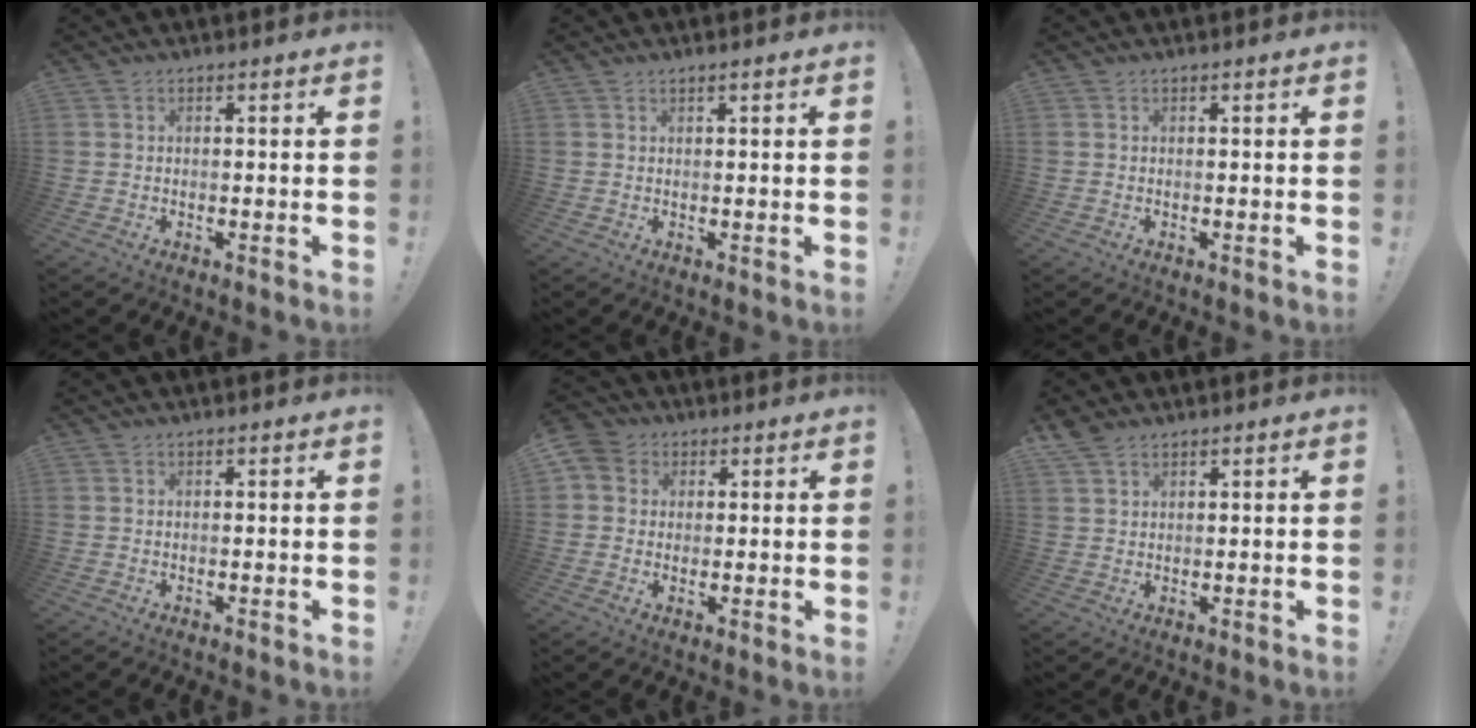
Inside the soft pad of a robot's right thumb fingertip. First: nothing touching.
{"total": 0.9, "force": [0.7, -0.1, 0.6], "torque": [-0.005, -0.002, 0.010]}
{"total": 0.0}
{"total": 0.0}
{"total": 5.3, "force": [1.2, 5.0, 1.4], "torque": [-0.029, 0.004, 0.027]}
{"total": 3.7, "force": [3.1, 1.4, 1.5], "torque": [-0.024, -0.017, 0.059]}